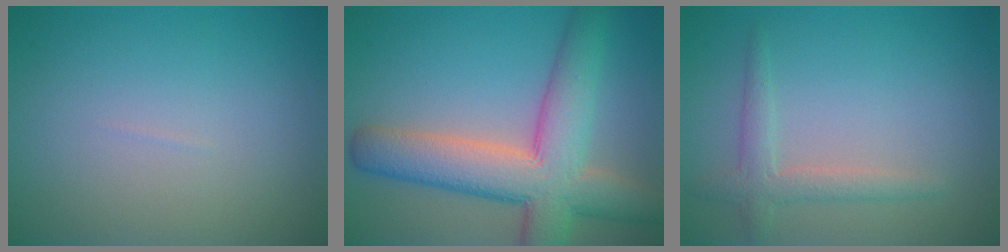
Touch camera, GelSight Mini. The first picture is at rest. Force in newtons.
{"total": 9.1, "press": 9.0, "slide": 0.7}
{"total": 2.3, "press": 2.2, "slide": 0.1}